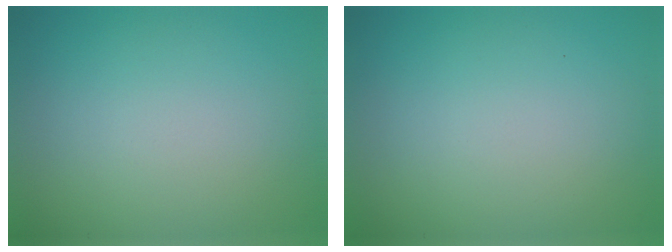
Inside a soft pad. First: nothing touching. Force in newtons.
{"total": 0.0}